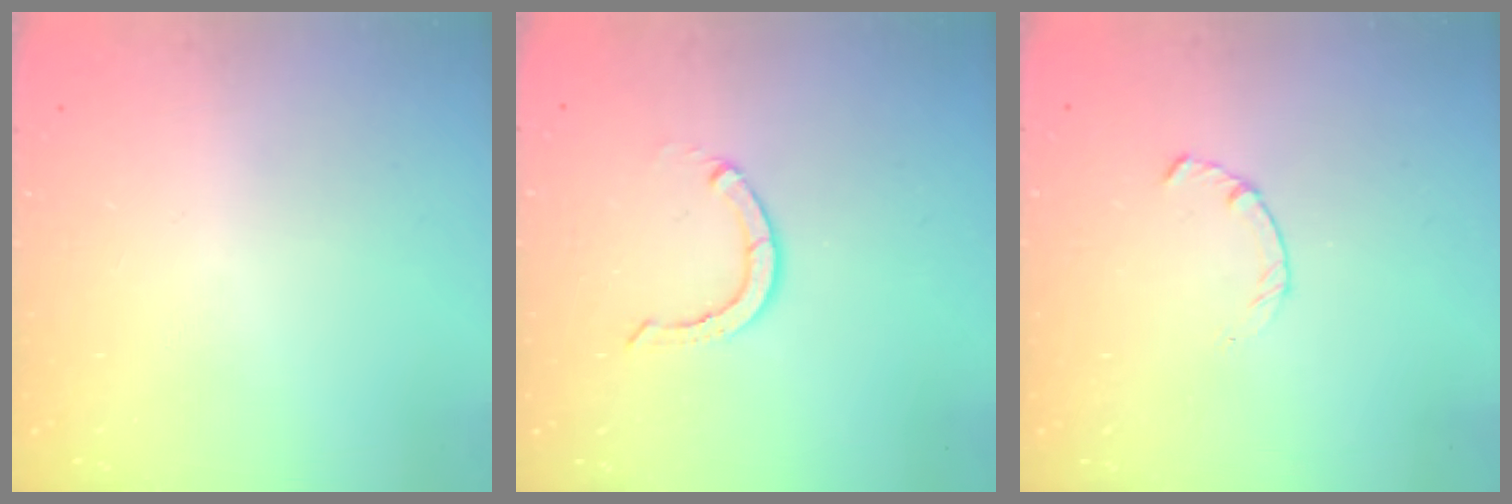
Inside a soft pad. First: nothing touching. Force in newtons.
{"total": 3.4, "press": 3.4, "slide": 0.3}
{"total": 2.4, "press": 2.3, "slide": 0.4}